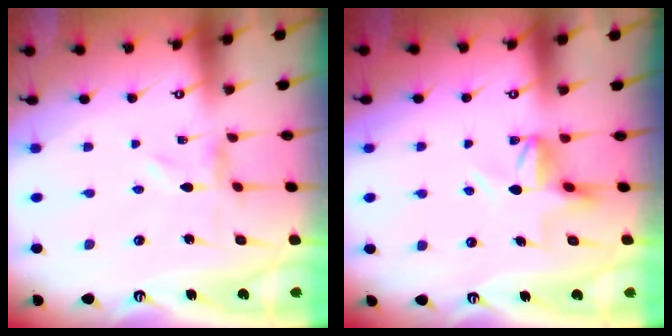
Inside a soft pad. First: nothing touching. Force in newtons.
{"total": 5.8, "press": 5.7, "slide": 0.7}